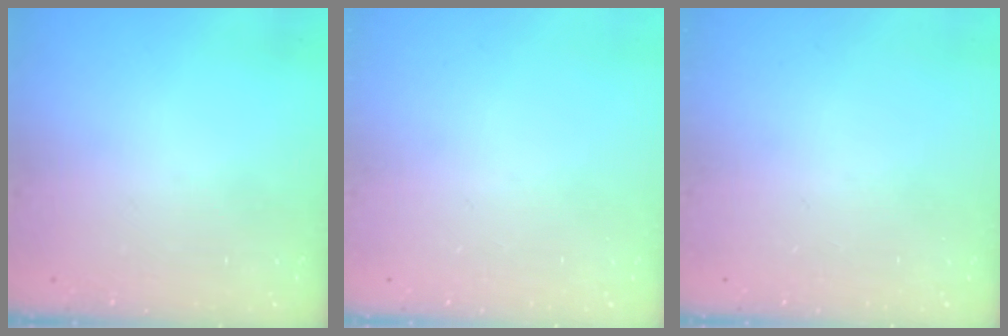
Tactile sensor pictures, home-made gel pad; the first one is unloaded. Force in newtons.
{"total": 0.0}
{"total": 0.0}